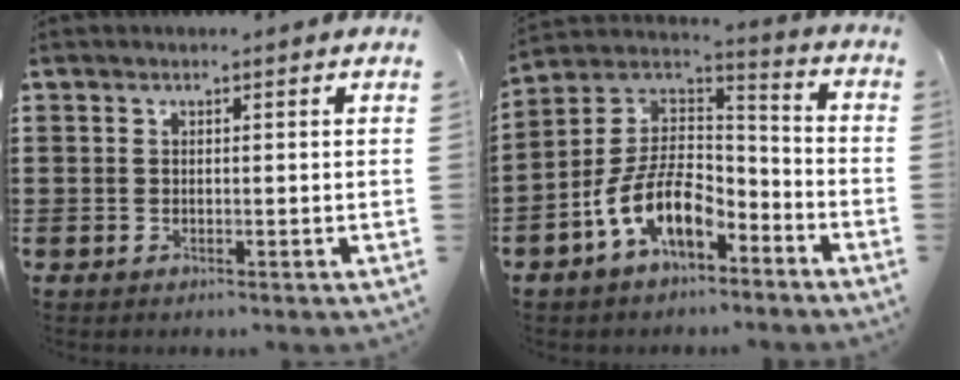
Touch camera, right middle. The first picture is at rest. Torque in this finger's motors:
{"motor_torque": [2.14, 0.00, 1.05, 0.21]}